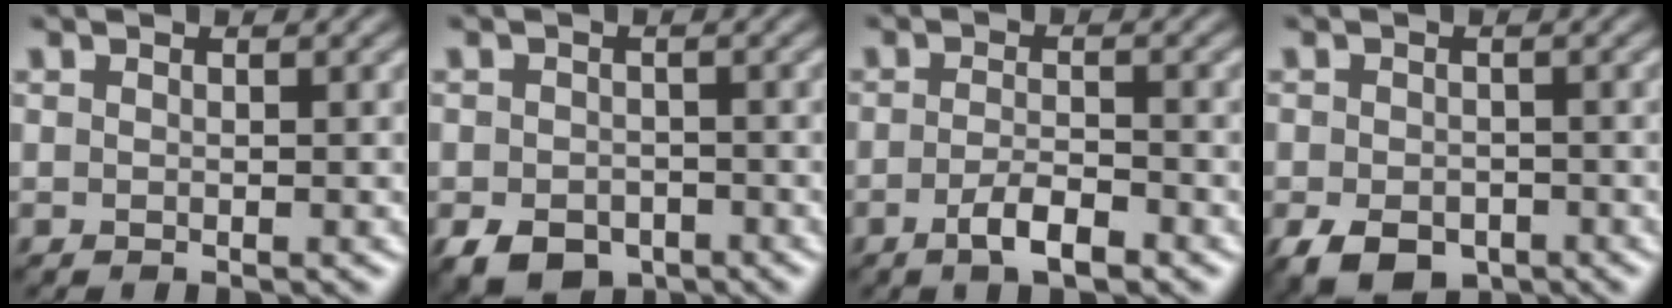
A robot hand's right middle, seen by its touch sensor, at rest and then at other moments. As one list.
[{"total": 3.9, "force": [-2.2, 2.7, 1.6], "torque": [-0.031, -0.010, -0.041]}, {"total": 2.9, "force": [-1.8, 0.8, 2.1], "torque": [-0.044, 0.001, -0.034]}, {"total": 4.4, "force": [-2.5, 2.9, 2.2], "torque": [-0.041, -0.011, -0.044]}]